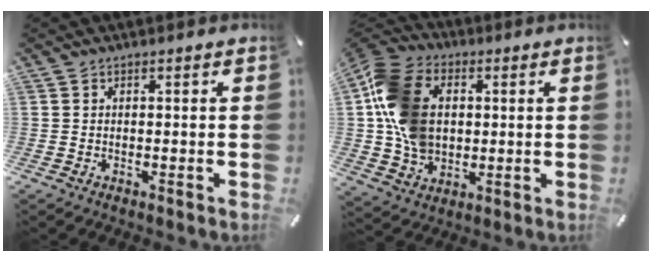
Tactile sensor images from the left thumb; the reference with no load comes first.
{"total": 15.8, "force": [1.4, 12.3, 9.8], "torque": [-0.219, 0.016, 0.028]}